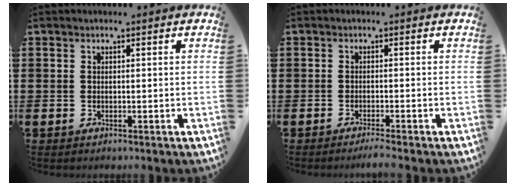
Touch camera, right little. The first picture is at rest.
{"total": 1.0, "force": [-0.9, -0.1, 0.6], "torque": [-0.008, 0.000, -0.017]}